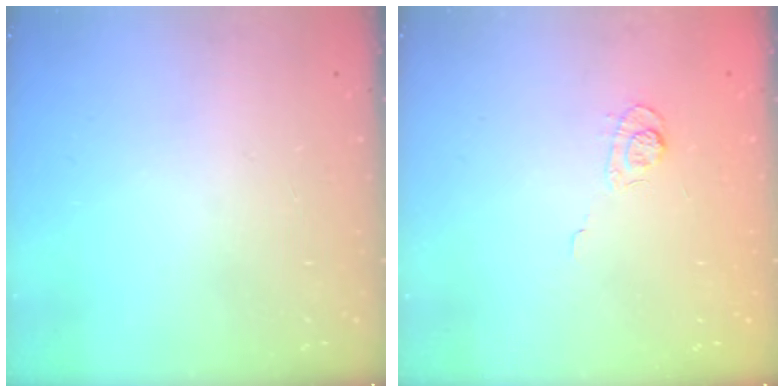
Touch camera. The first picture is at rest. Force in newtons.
{"total": 3.6, "press": 3.2, "slide": 1.6}